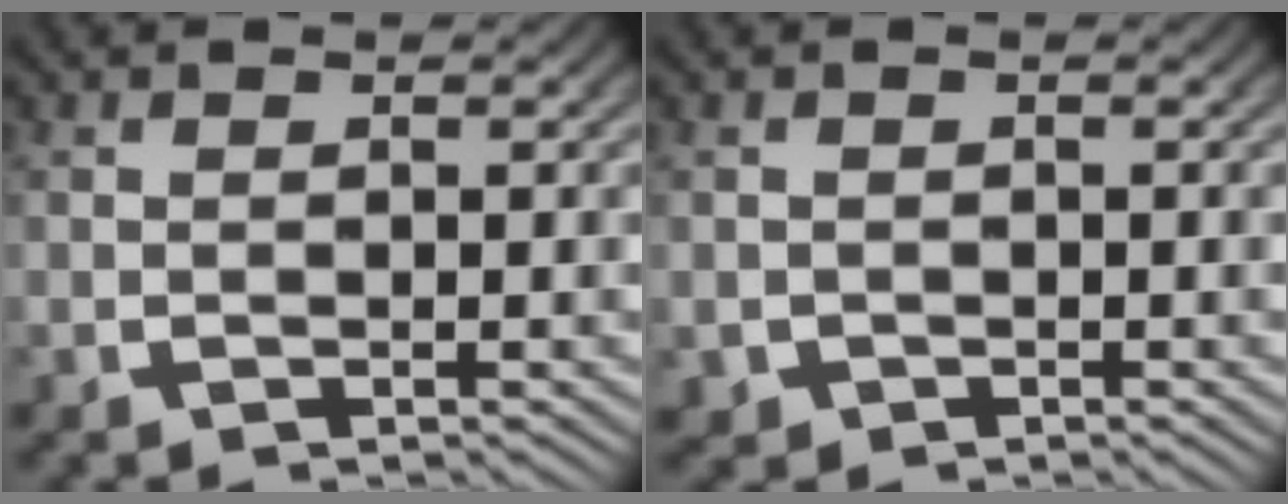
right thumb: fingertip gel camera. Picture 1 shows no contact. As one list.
[{"total": 1.7, "force": [-0.8, 1.5, 0.3], "torque": [-0.012, -0.014, -0.005]}]